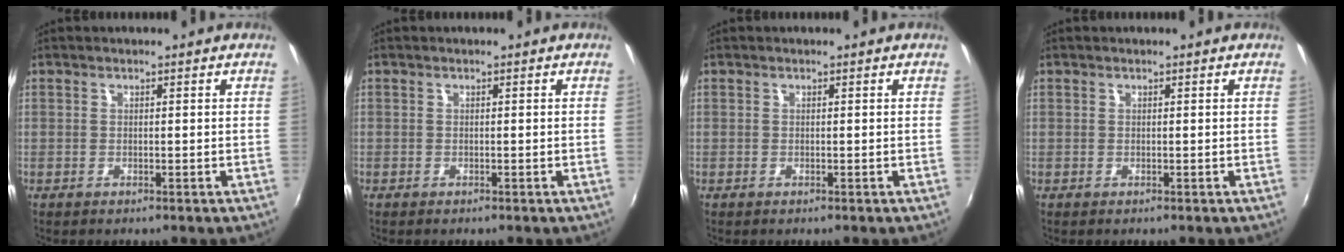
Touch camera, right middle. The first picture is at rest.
{"total": 0.0}
{"total": 0.0}
{"total": 0.0}